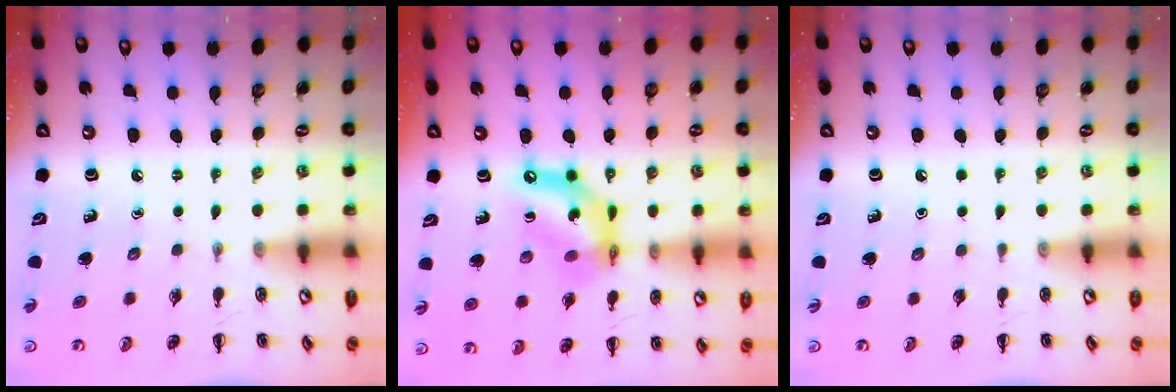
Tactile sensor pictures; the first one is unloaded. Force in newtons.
{"total": 12.7, "press": 12.3, "slide": 3.2}
{"total": 0.0}